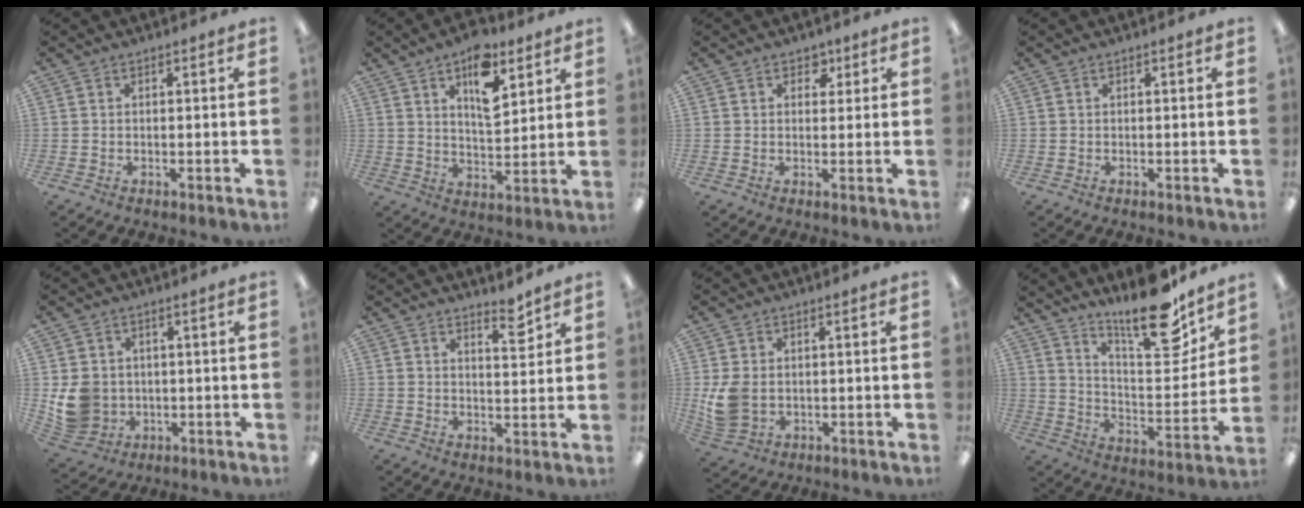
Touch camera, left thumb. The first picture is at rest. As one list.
[{"total": 13.6, "force": [8.2, 6.4, 8.8], "torque": [-0.115, -0.043, 0.136]}, {"total": 3.0, "force": [1.5, 2.3, 1.2], "torque": [-0.002, -0.005, 0.023]}, {"total": 0.0}, {"total": 8.2, "force": [0.1, 7.6, 3.0], "torque": [-0.080, 0.006, 0.010]}, {"total": 4.7, "force": [4.0, 1.0, 2.3], "torque": [-0.014, -0.034, 0.064]}, {"total": 6.7, "force": [0.1, 5.0, 4.5], "torque": [-0.097, -0.001, 0.005]}, {"total": 18.2, "force": [14.9, 4.4, 9.5], "torque": [-0.147, -0.109, 0.248]}]